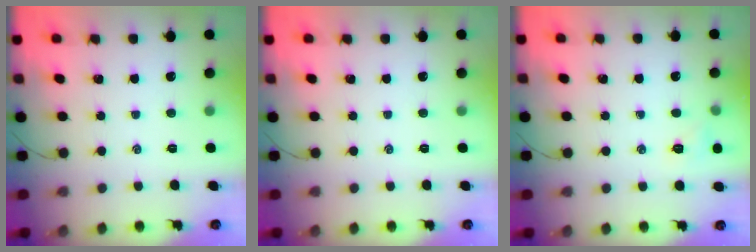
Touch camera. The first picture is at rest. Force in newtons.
{"total": 0.0}
{"total": 6.1, "press": 6.1, "slide": 1.1}